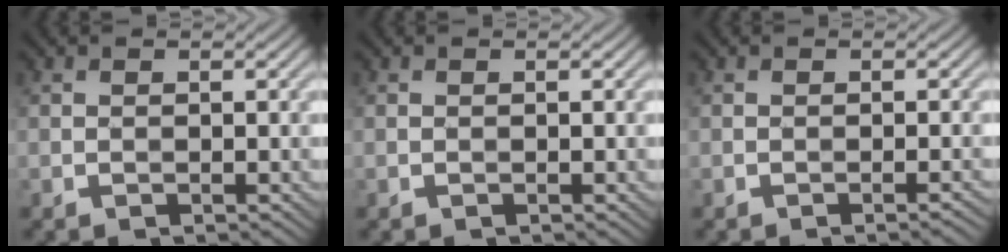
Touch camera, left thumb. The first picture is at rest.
{"total": 0.0}
{"total": 0.9, "force": [-0.4, 0.1, 0.8], "torque": [-0.008, 0.005, -0.012]}